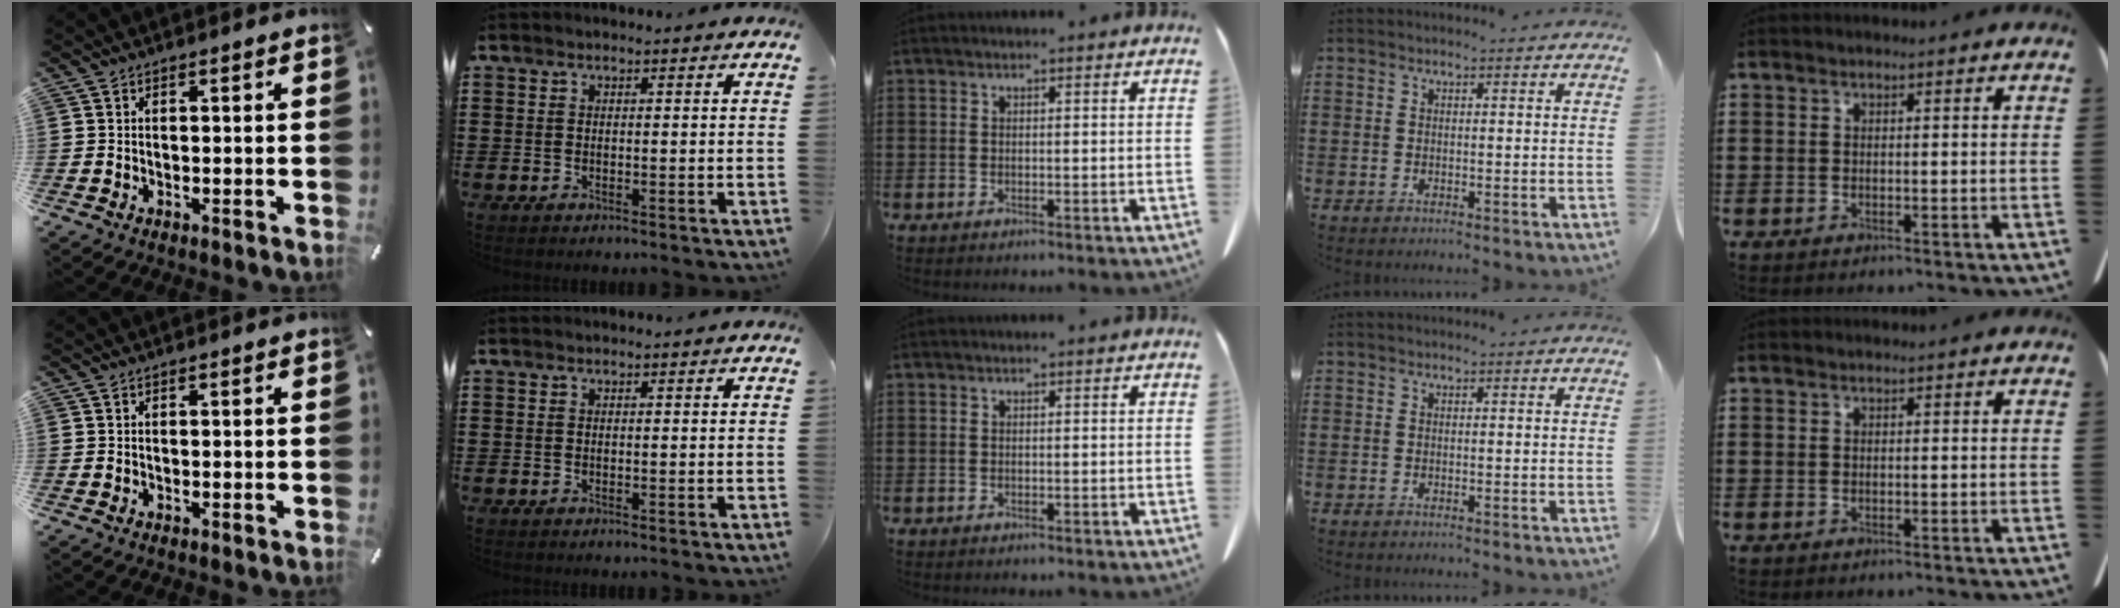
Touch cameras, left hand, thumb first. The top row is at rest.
{}